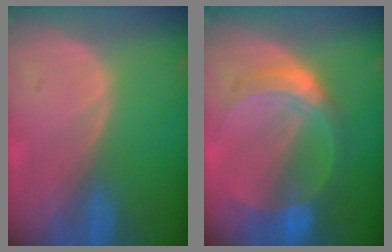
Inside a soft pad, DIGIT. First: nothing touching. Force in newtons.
{"total": 7.1, "press": 7.1, "slide": 0.4}